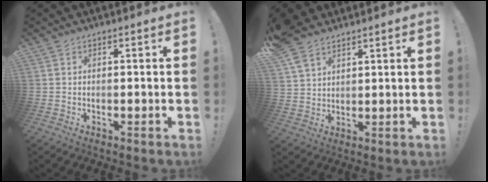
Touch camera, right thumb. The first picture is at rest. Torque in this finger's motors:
{"motor_torque": [1.07, 2.46, 1.00, 0.91, 0.08]}